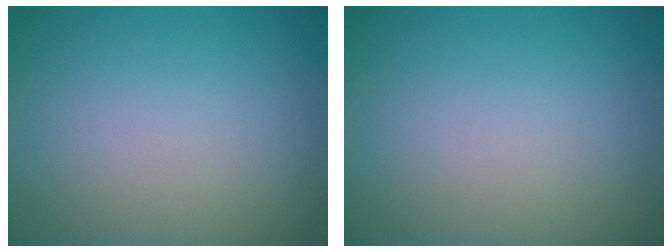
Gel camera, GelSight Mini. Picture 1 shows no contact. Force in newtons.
{"total": 0.0}